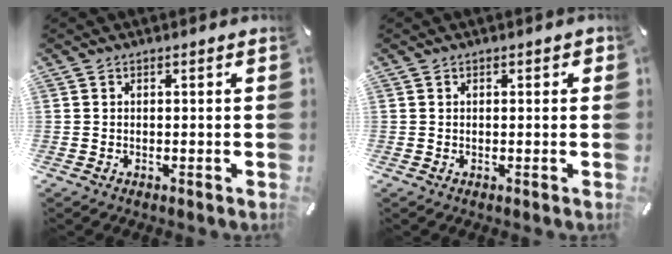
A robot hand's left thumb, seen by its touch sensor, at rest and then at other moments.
{"total": 0.7, "force": [0.1, 0.4, 0.5], "torque": [-0.001, 0.001, -0.001]}